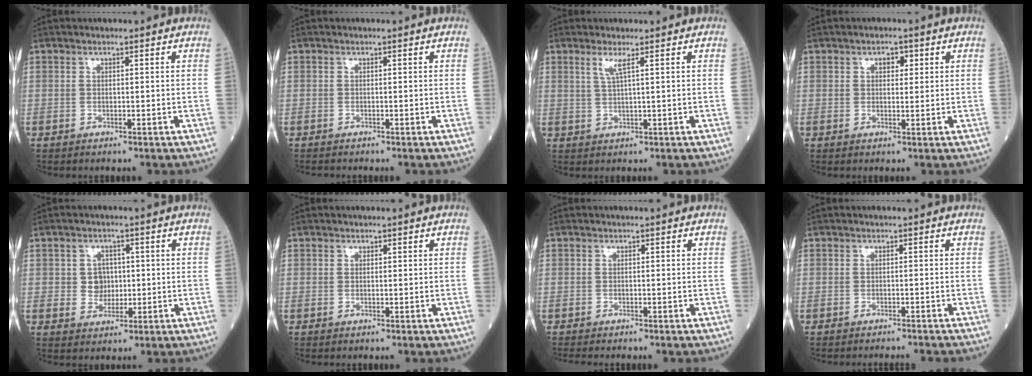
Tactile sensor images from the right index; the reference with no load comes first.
{"total": 0.5, "force": [-0.5, 0.0, 0.1], "torque": [-0.009, -0.002, -0.011]}
{"total": 2.3, "force": [1.2, -0.3, 1.9], "torque": [-0.046, -0.003, 0.025]}
{"total": 1.9, "force": [0.8, 1.2, 1.3], "torque": [-0.016, 0.005, 0.010]}
{"total": 3.5, "force": [0.3, 3.2, 1.4], "torque": [-0.017, 0.006, 0.006]}
{"total": 0.0}
{"total": 0.9, "force": [-0.9, -0.2, 0.2], "torque": [-0.010, -0.004, -0.018]}
{"total": 3.1, "force": [-2.9, -0.7, 0.8], "torque": [-0.006, -0.005, -0.036]}